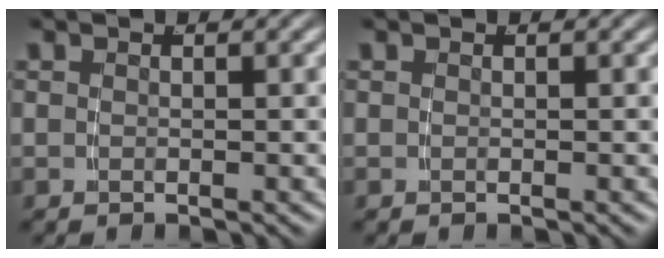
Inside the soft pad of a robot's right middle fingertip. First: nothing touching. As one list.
[{"total": 0.0}]